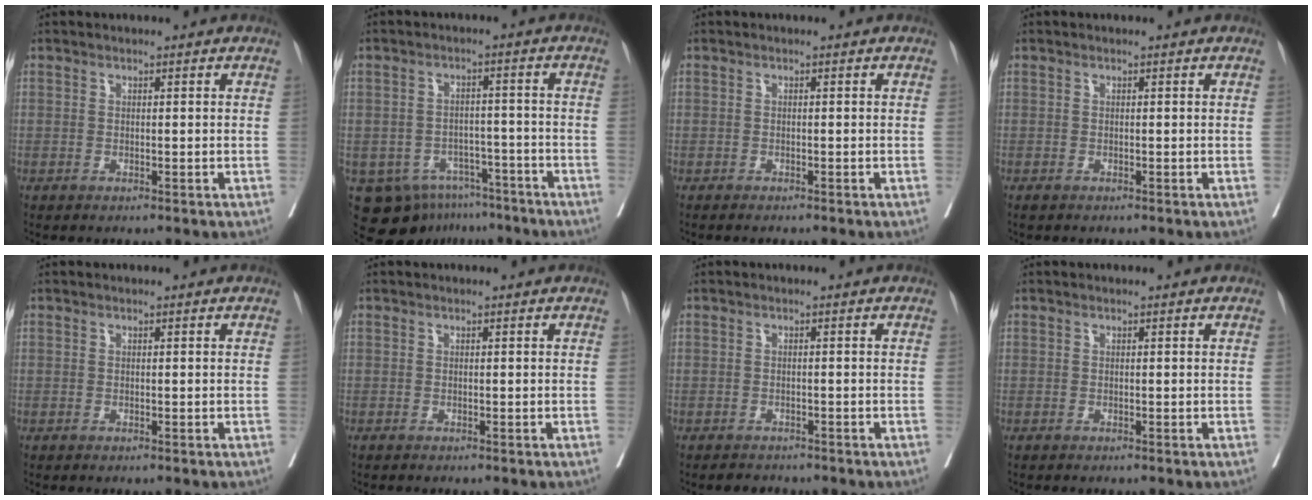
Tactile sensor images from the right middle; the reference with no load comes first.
{"total": 10.7, "force": [-7.4, 7.0, 3.2], "torque": [-0.045, 0.017, -0.101]}
{"total": 1.5, "force": [-1.3, 0.2, 0.7], "torque": [-0.011, -0.002, -0.018]}
{"total": 0.0}
{"total": 0.0}
{"total": 0.0}
{"total": 2.0, "force": [-1.7, 0.9, 0.0], "torque": [-0.004, -0.001, -0.027]}
{"total": 0.0}